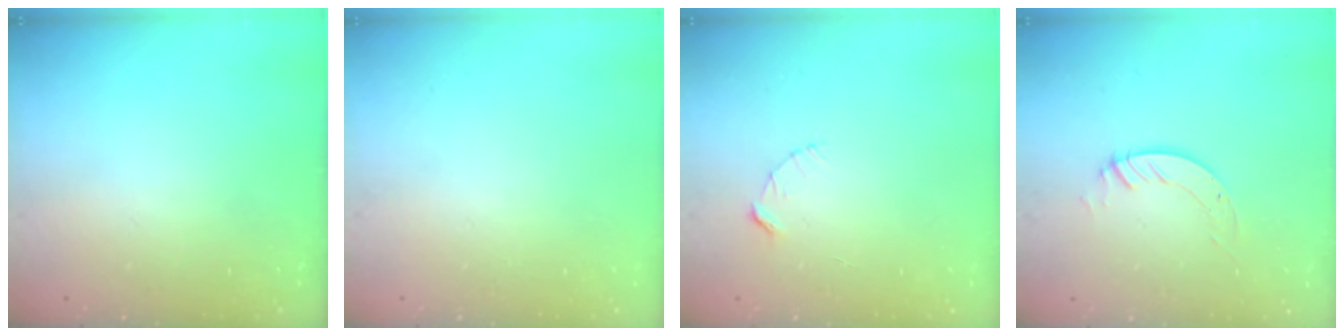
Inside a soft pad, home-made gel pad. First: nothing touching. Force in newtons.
{"total": 0.0}
{"total": 2.7, "press": 2.7, "slide": 0.3}
{"total": 3.8, "press": 3.8, "slide": 0.4}